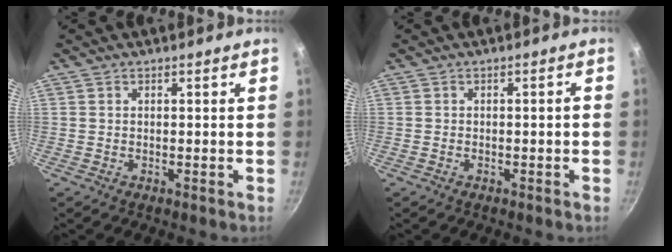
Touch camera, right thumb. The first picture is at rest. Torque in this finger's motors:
{"motor_torque": [0.50, -0.36, -0.09, -0.15, 0.04]}